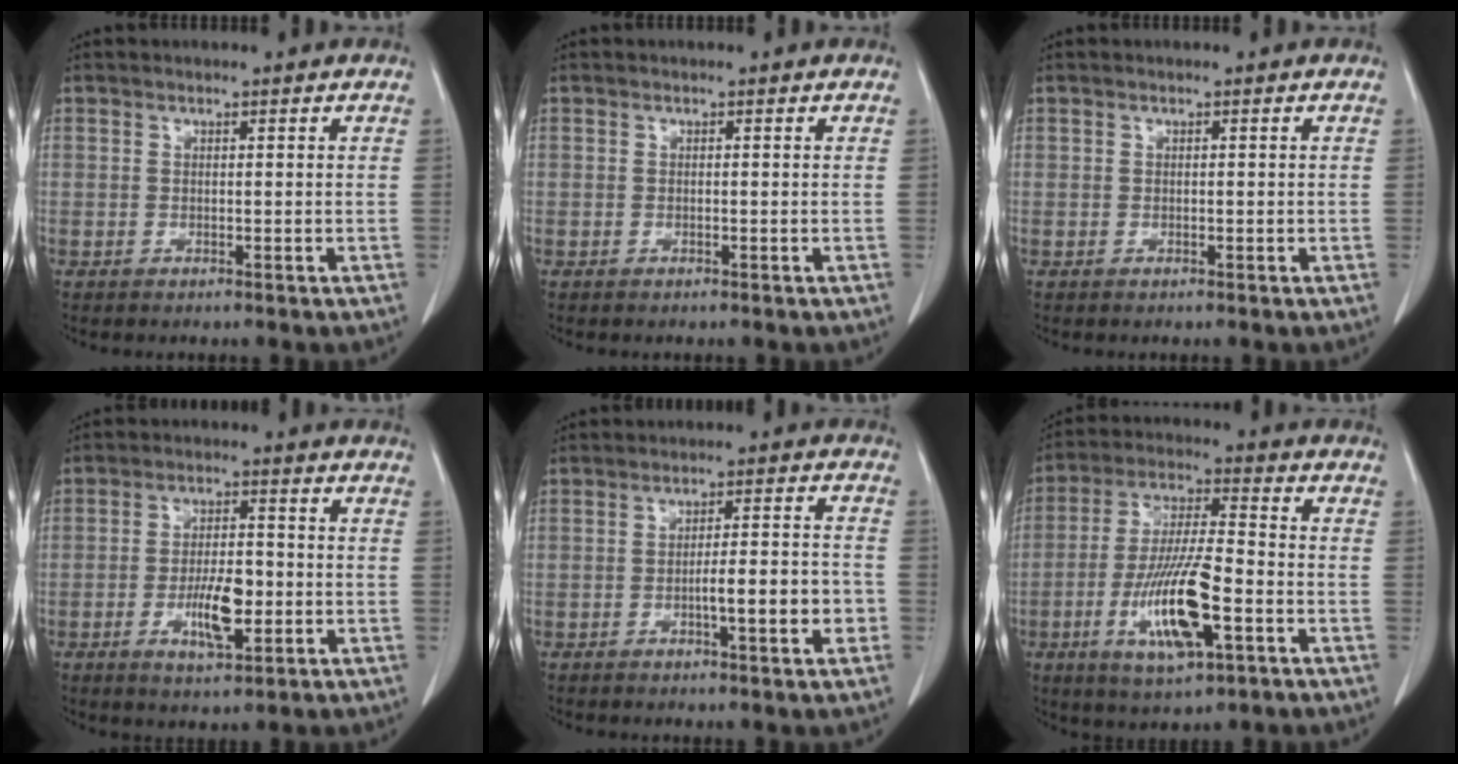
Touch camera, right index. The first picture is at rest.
{"total": 0.0}
{"total": 0.0}
{"total": 7.3, "force": [-2.0, 2.4, 6.6], "torque": [-0.122, -0.001, -0.030]}
{"total": 7.1, "force": [-2.3, 0.9, 6.7], "torque": [-0.100, 0.012, -0.031]}
{"total": 13.8, "force": [-4.7, 2.8, 12.7], "torque": [-0.250, -0.011, -0.081]}